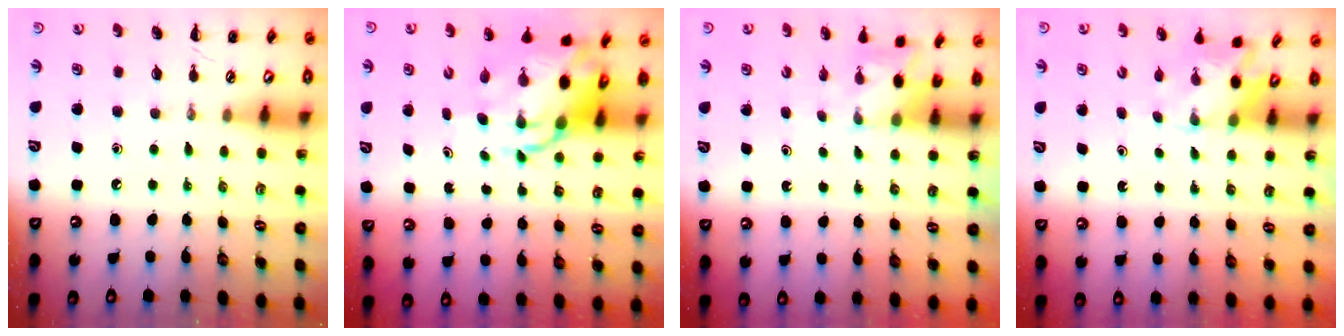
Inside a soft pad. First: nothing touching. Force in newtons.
{"total": 9.1, "press": 8.7, "slide": 2.7}
{"total": 1.7, "press": 1.6, "slide": 0.6}
{"total": 2.6, "press": 2.4, "slide": 1.1}